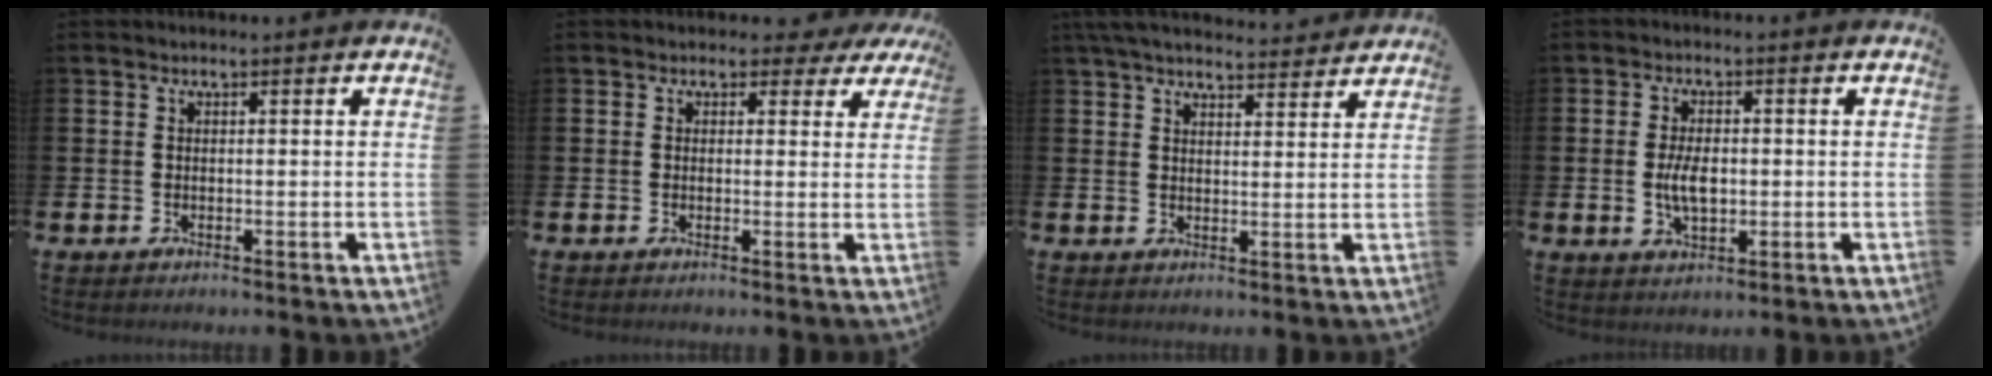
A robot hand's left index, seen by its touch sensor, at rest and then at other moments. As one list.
[{"total": 1.9, "force": [1.2, 1.4, 0.4], "torque": [-0.005, 0.003, 0.016]}, {"total": 5.1, "force": [4.9, 0.7, 1.2], "torque": [-0.034, -0.021, 0.089]}, {"total": 4.8, "force": [-0.1, 2.5, 4.1], "torque": [-0.068, -0.003, -0.007]}]